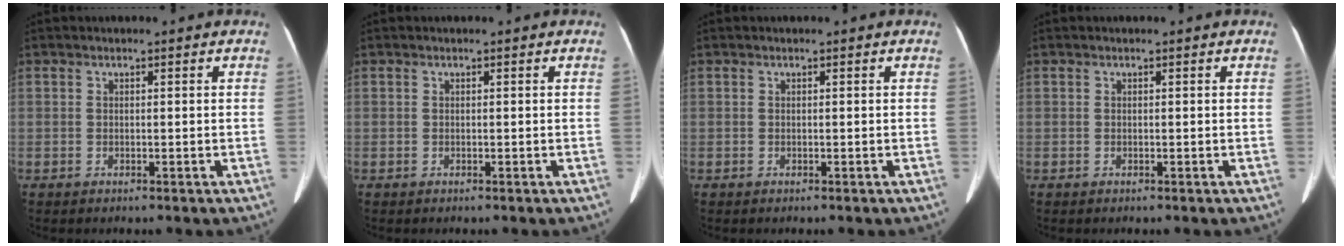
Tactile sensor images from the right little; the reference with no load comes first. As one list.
[{"total": 0.0}, {"total": 0.0}, {"total": 0.0}]